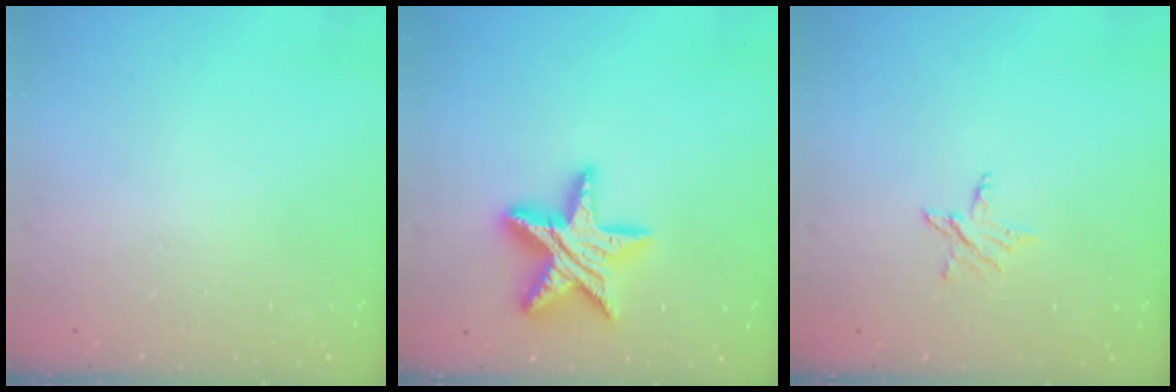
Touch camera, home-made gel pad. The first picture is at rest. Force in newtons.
{"total": 17.3, "press": 17.2, "slide": 1.3}
{"total": 3.7, "press": 3.7, "slide": 0.3}